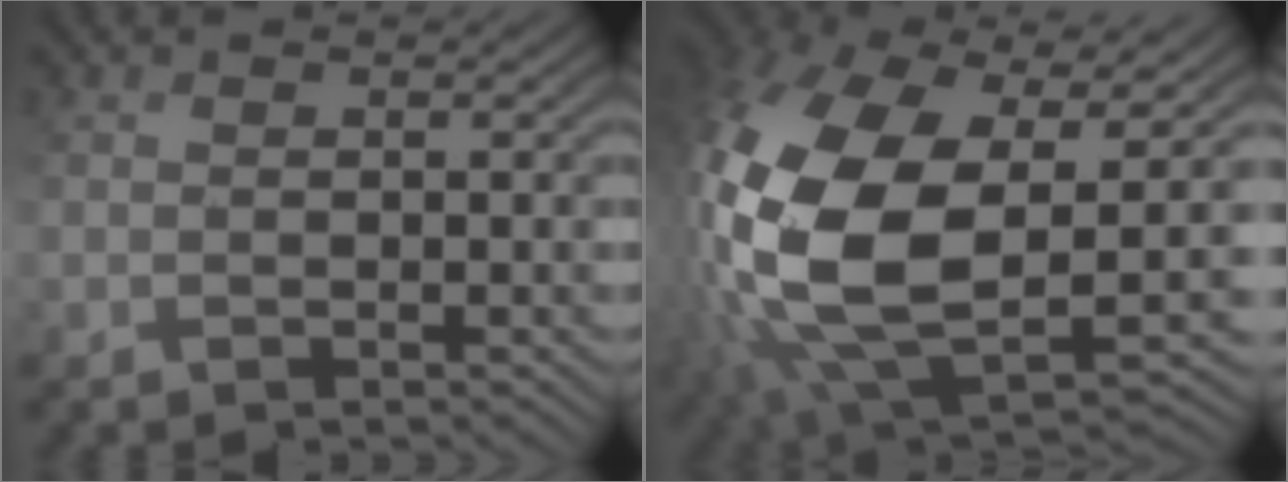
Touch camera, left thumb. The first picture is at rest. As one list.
[{"total": 17.2, "force": [-0.2, 9.2, 14.5], "torque": [-0.371, -0.033, 0.018]}]